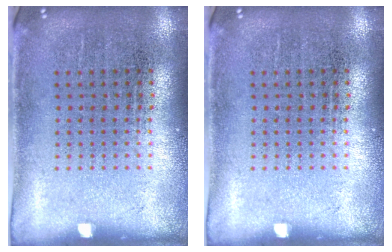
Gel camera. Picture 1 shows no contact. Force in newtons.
{"total": 0.0}